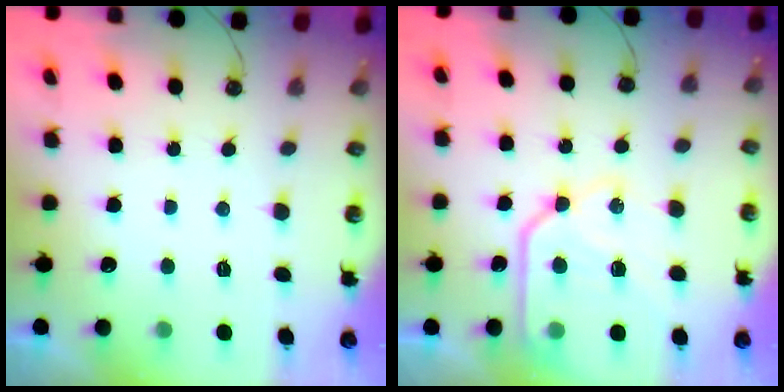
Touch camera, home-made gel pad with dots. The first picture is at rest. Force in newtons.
{"total": 18.6, "press": 18.5, "slide": 1.7}